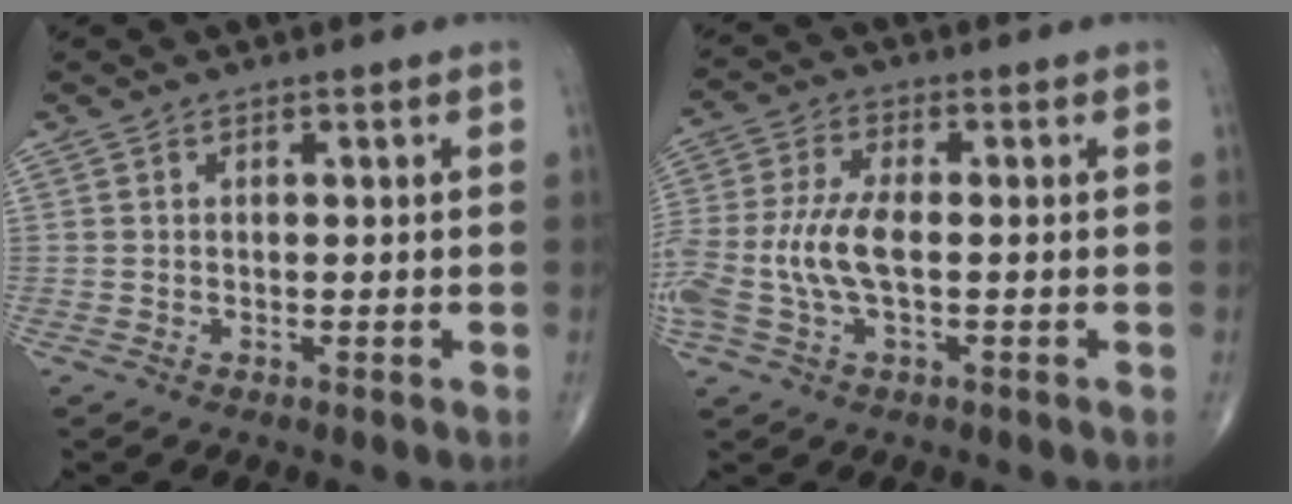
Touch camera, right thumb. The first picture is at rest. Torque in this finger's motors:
{"motor_torque": [0.43, 0.14, 0.79, 0.25, 0.18]}